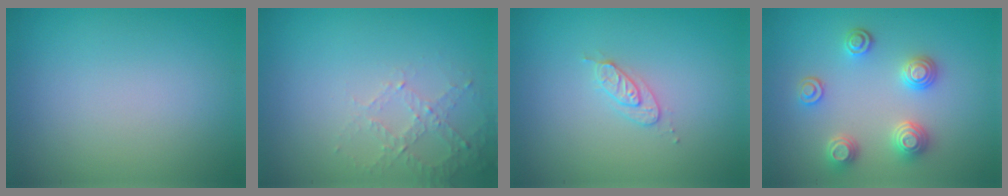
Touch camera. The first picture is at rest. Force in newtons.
{"total": 2.2, "press": 2.1, "slide": 0.6}
{"total": 1.7, "press": 1.6, "slide": 0.2}
{"total": 3.4, "press": 3.2, "slide": 1.2}